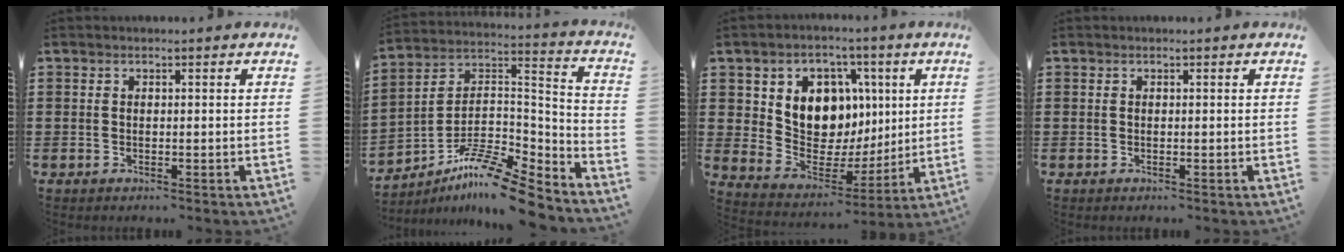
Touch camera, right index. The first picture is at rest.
{"total": 11.0, "force": [-9.2, 2.0, 5.6], "torque": [-0.103, 0.020, -0.186]}
{"total": 9.3, "force": [3.5, 7.8, 3.7], "torque": [-0.088, -0.028, 0.067]}
{"total": 0.0}